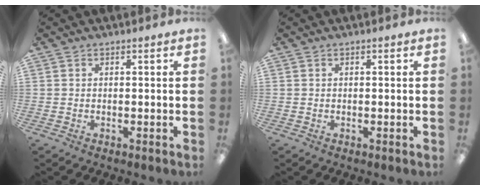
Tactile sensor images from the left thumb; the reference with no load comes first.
{"total": 0.0}